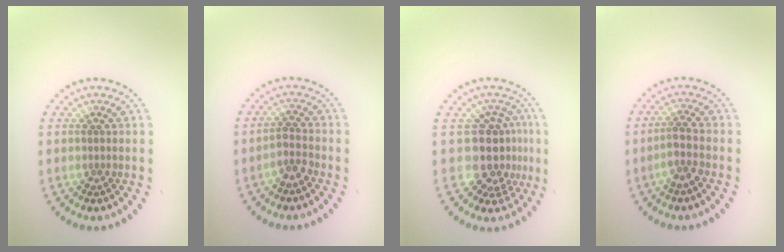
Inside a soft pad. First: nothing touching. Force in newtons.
{"total": 1.7, "press": 1.3, "slide": 1.1}
{"total": 4.2, "press": 3.3, "slide": 2.6}
{"total": 2.0, "press": 1.6, "slide": 1.2}